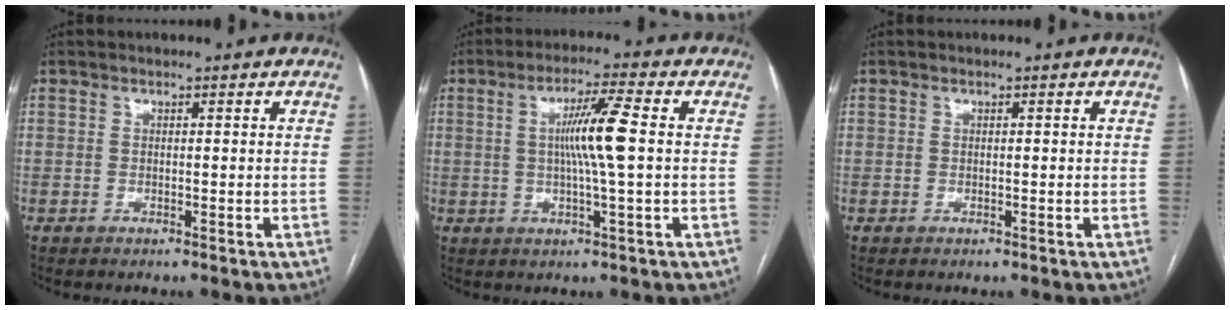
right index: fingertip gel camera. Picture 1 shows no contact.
{"total": 7.7, "force": [0.7, -0.7, 7.7], "torque": [-0.139, 0.000, 0.011]}
{"total": 0.0}